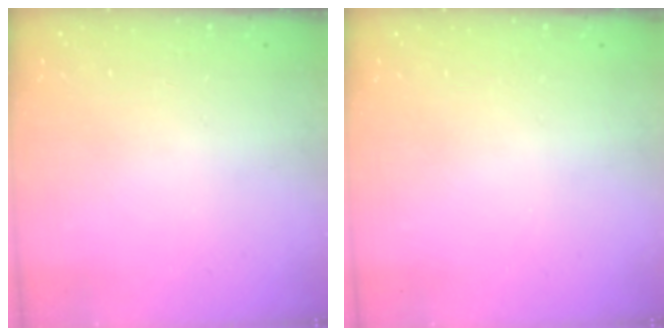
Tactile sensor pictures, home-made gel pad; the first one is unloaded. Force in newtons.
{"total": 0.0}